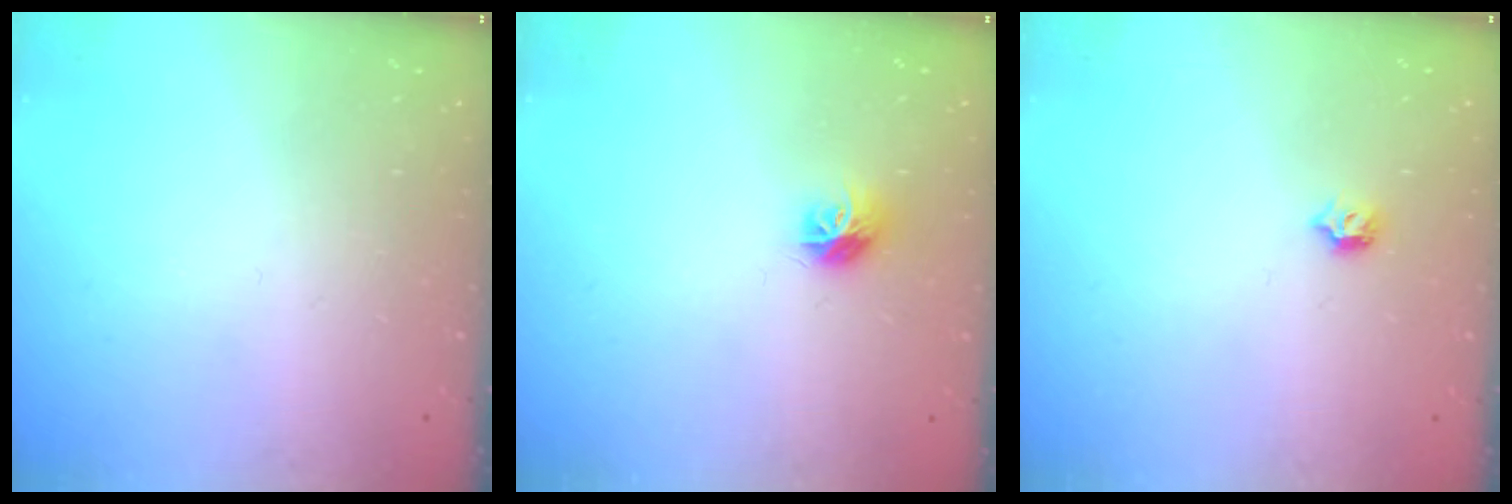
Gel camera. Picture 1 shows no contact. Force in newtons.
{"total": 7.7, "press": 7.7, "slide": 0.2}
{"total": 4.8, "press": 4.7, "slide": 1.0}